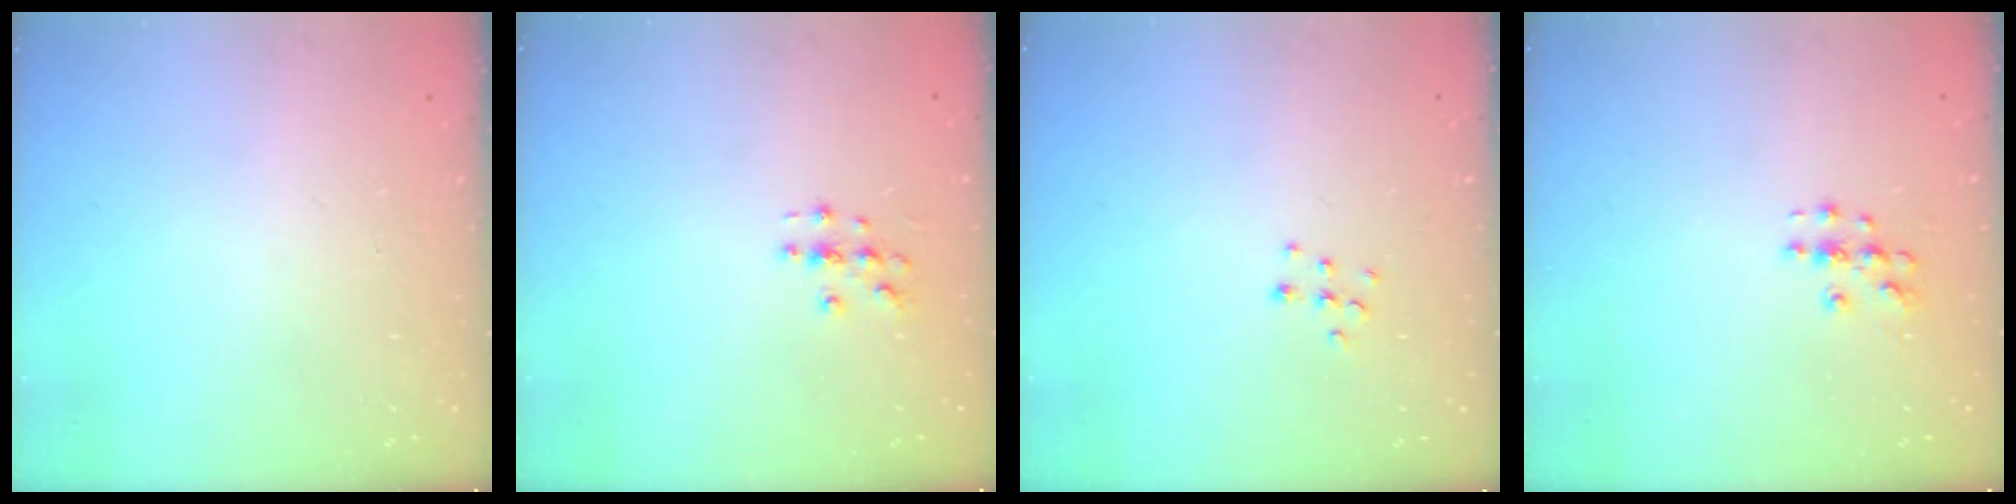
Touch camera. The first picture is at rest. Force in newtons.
{"total": 2.8, "press": 2.8, "slide": 0.3}
{"total": 5.8, "press": 5.8, "slide": 0.3}
{"total": 4.3, "press": 4.3, "slide": 0.6}